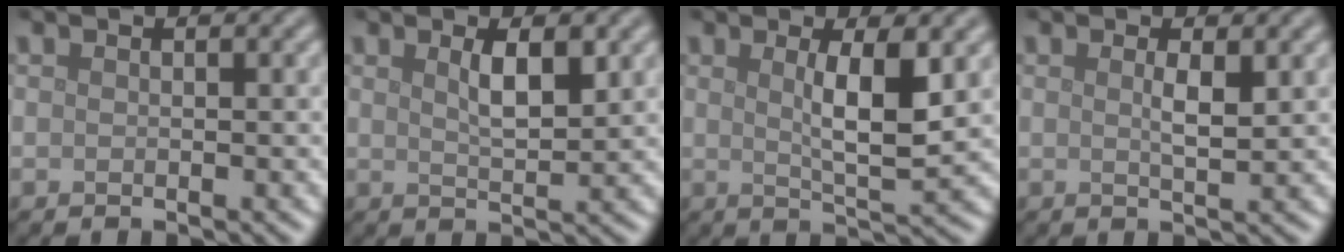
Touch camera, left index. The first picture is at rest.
{"total": 2.9, "force": [1.2, 0.8, 2.5], "torque": [-0.043, 0.000, 0.022]}
{"total": 4.4, "force": [1.1, 0.9, 4.2], "torque": [-0.070, -0.006, 0.020]}
{"total": 1.8, "force": [0.5, 0.3, 1.7], "torque": [-0.030, -0.001, 0.008]}